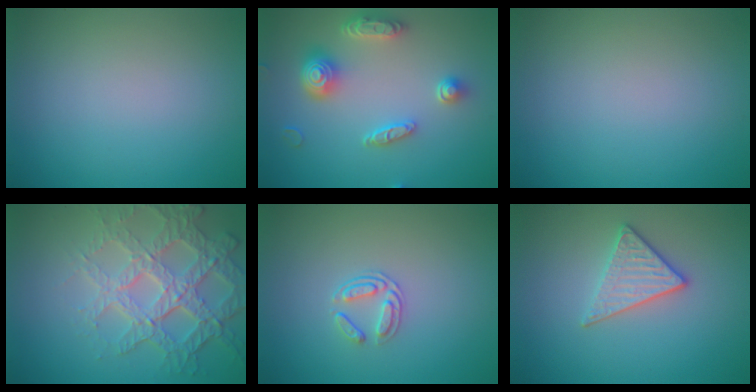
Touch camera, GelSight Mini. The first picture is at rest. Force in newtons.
{"total": 4.8, "press": 3.9, "slide": 2.8}
{"total": 0.0}
{"total": 6.1, "press": 5.0, "slide": 3.5}
{"total": 1.7, "press": 1.3, "slide": 1.1}
{"total": 2.8, "press": 2.6, "slide": 1.1}